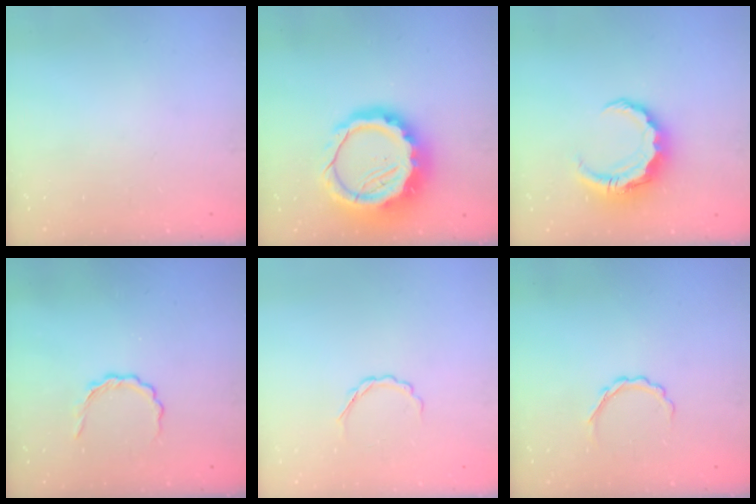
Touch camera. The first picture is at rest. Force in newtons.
{"total": 16.2, "press": 15.8, "slide": 3.5}
{"total": 8.4, "press": 8.3, "slide": 1.3}
{"total": 3.9, "press": 3.7, "slide": 1.2}
{"total": 3.2, "press": 3.1, "slide": 0.8}
{"total": 3.7, "press": 3.5, "slide": 1.1}